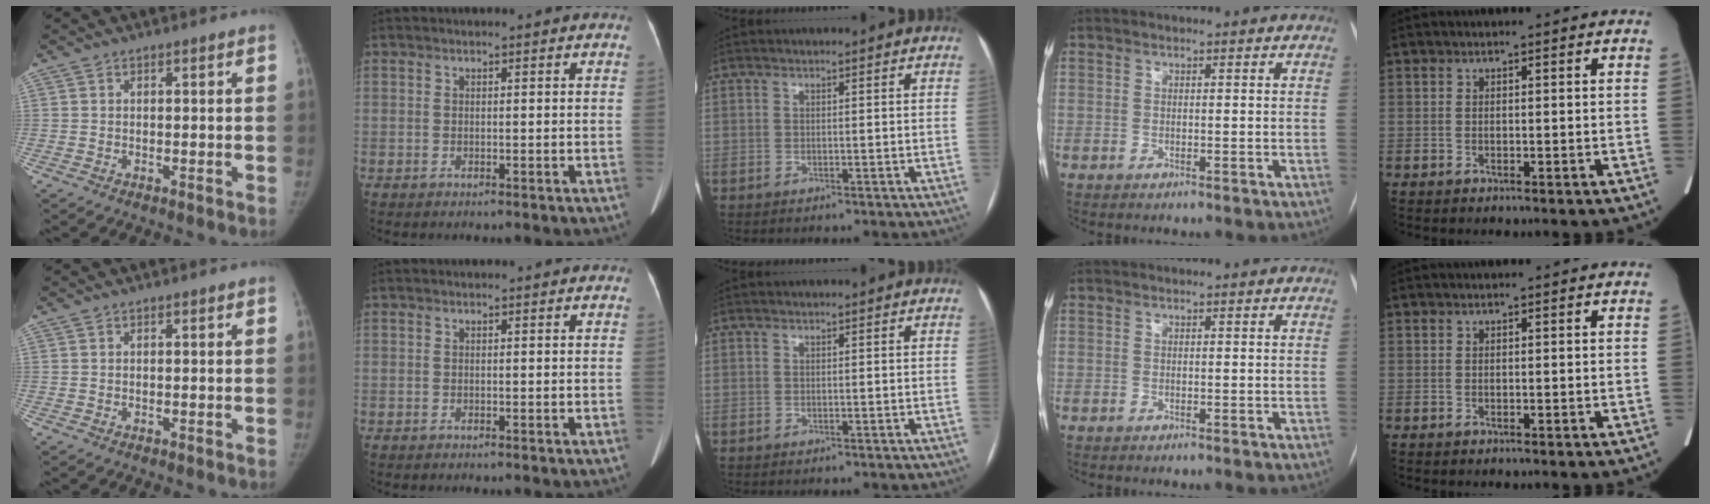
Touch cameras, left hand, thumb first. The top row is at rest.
{}